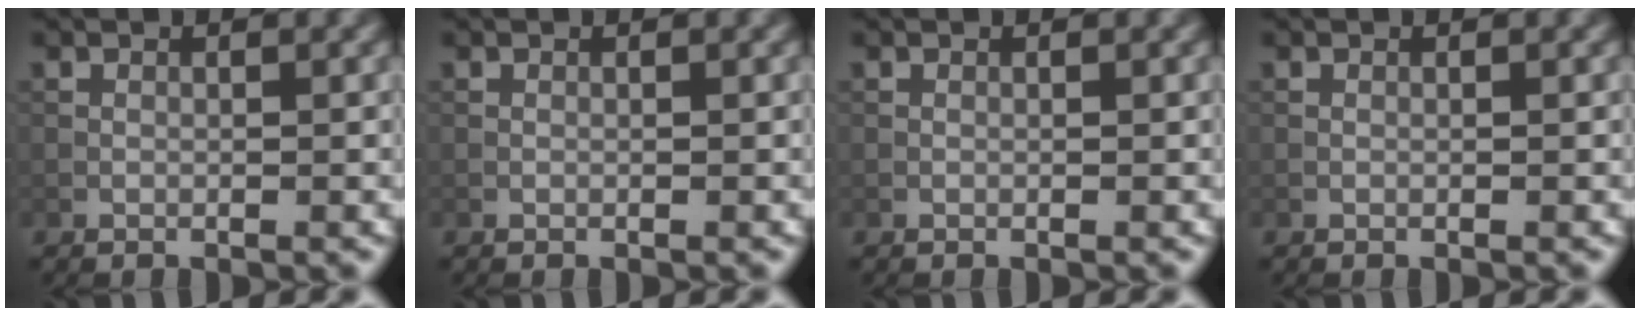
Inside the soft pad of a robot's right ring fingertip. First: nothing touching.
{"total": 0.0}
{"total": 0.0}
{"total": 0.0}